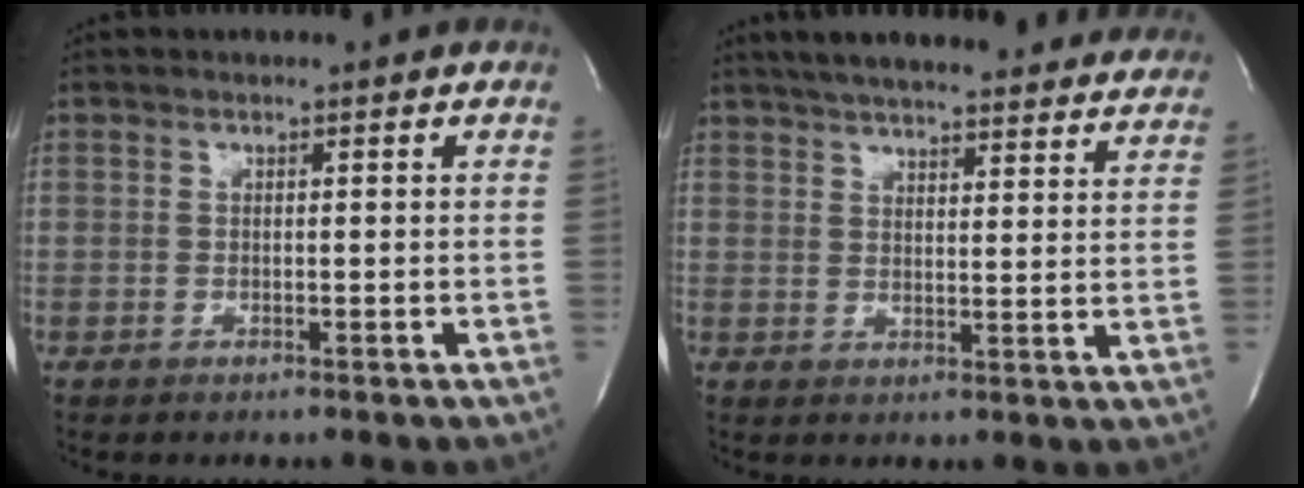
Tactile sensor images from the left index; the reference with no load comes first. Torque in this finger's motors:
{"motor_torque": [0.06, -0.21, 0.59, 0.12]}